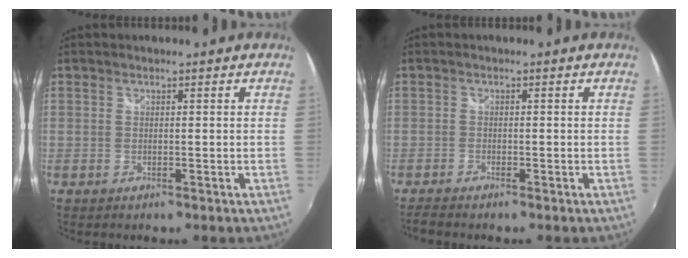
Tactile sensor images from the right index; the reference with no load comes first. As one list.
[{"total": 2.4, "force": [-2.2, 0.6, 0.9], "torque": [-0.028, -0.010, -0.043]}]